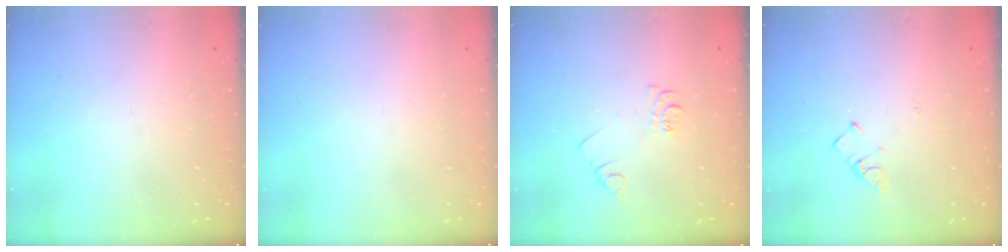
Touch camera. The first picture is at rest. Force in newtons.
{"total": 1.6, "press": 1.6, "slide": 0.1}
{"total": 5.5, "press": 5.5, "slide": 0.5}
{"total": 2.6, "press": 2.6, "slide": 0.5}